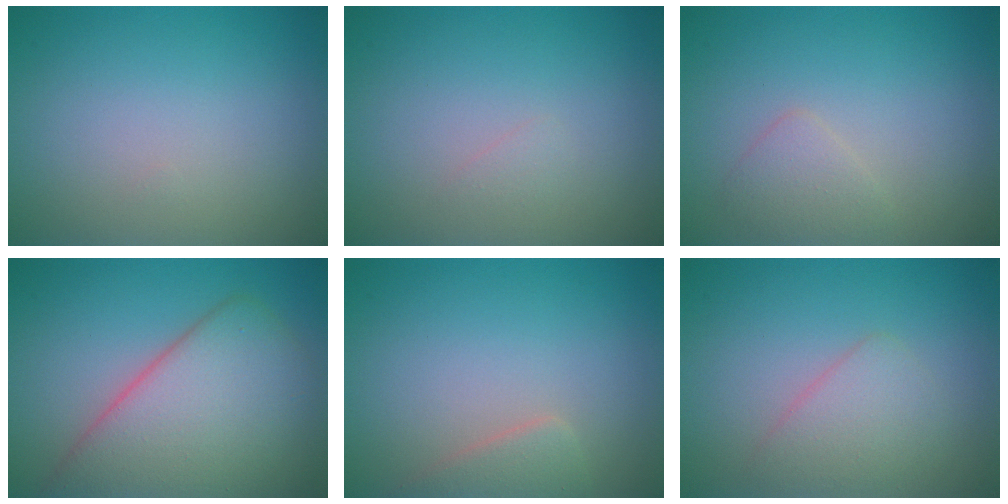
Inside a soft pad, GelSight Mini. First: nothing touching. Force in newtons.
{"total": 0.6, "press": 0.6, "slide": 0.0}
{"total": 1.5, "press": 1.5, "slide": 0.1}
{"total": 9.2, "press": 9.2, "slide": 0.4}
{"total": 2.0, "press": 2.0, "slide": 0.1}
{"total": 2.4, "press": 2.4, "slide": 0.2}